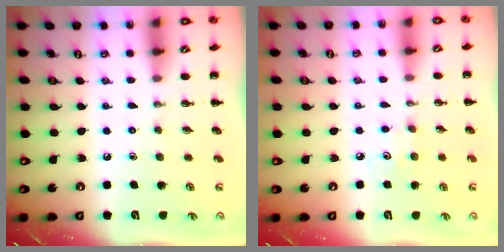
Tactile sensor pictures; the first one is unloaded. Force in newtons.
{"total": 3.5, "press": 3.4, "slide": 0.8}